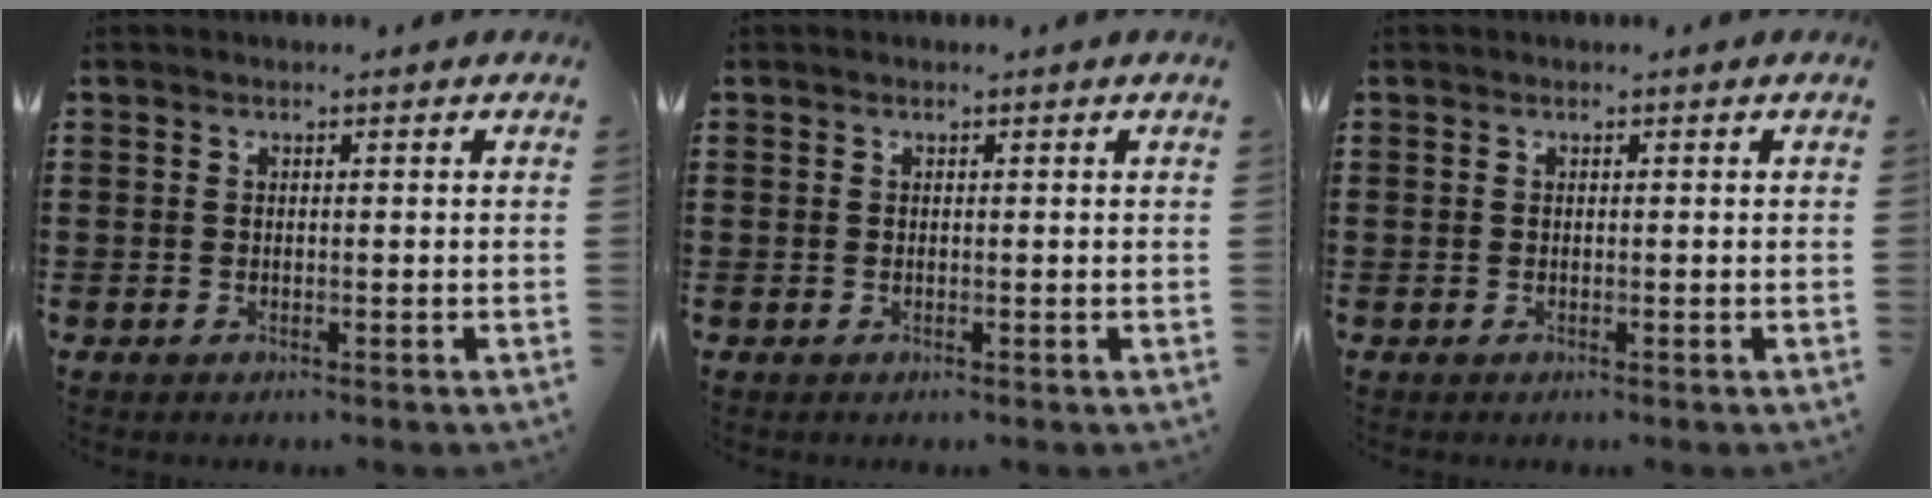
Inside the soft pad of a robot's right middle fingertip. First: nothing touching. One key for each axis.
{"total": 0.0}
{"total": 0.0}